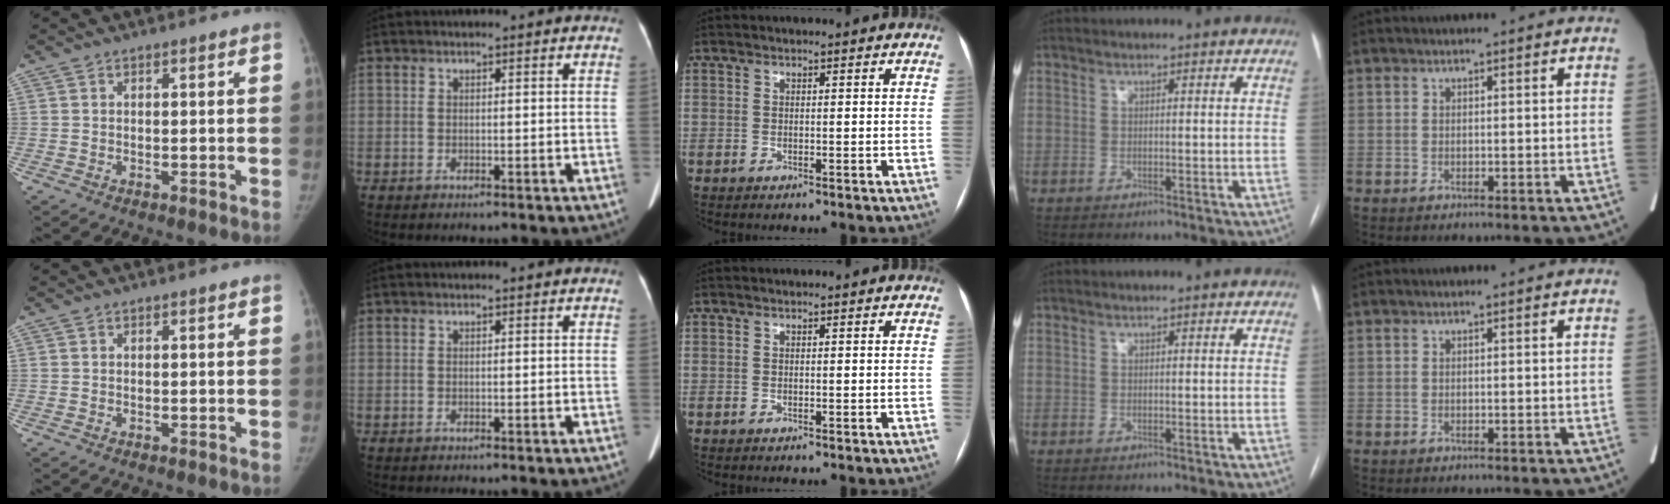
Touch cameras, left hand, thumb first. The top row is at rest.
{}